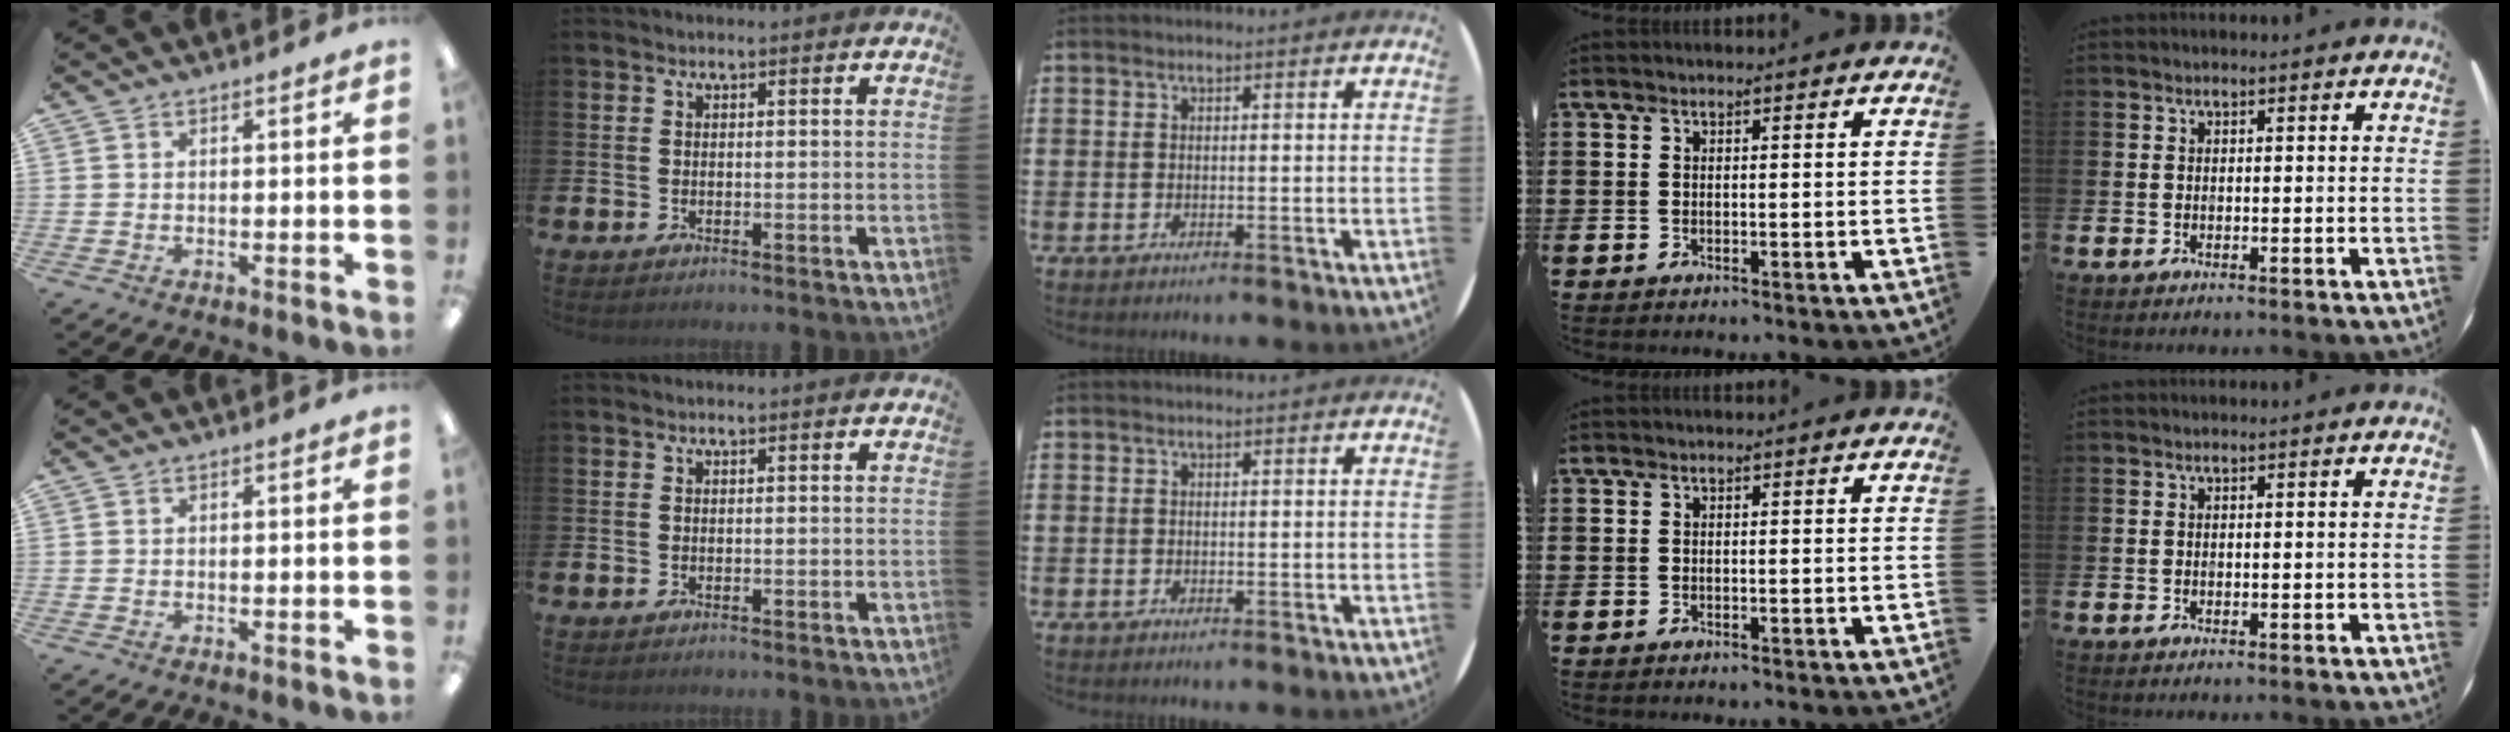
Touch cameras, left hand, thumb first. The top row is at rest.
{}